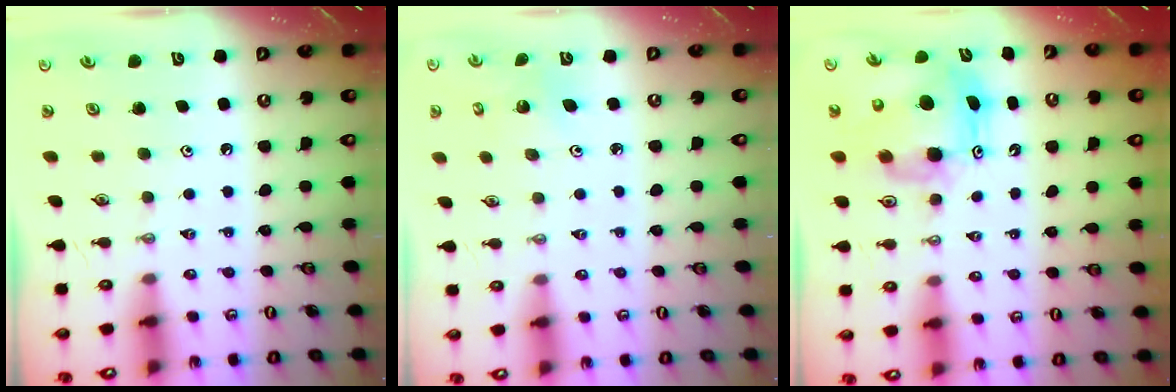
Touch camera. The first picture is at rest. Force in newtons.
{"total": 2.7, "press": 2.7, "slide": 0.2}
{"total": 11.1, "press": 11.0, "slide": 1.2}